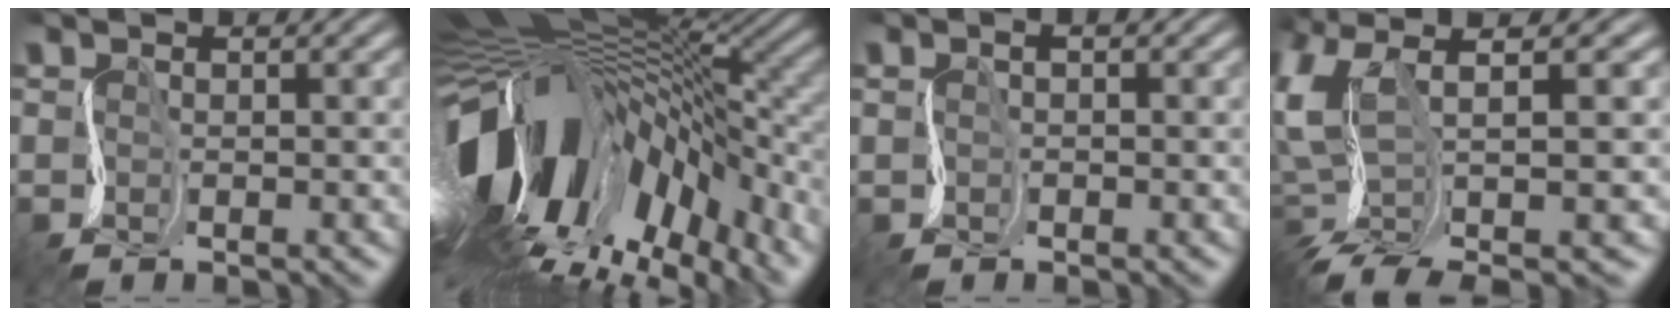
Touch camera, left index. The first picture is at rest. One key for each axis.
{"total": 16.2, "fx": -2.9, "fy": 8.2, "fz": 13.7, "tx": -0.235, "ty": 0.009, "tz": -0.045}
{"total": 1.2, "fx": 0.4, "fy": 0.8, "fz": 0.8, "tx": -0.004, "ty": 0.009, "tz": 0.004}
{"total": 8.3, "fx": -0.7, "fy": 3.8, "fz": 7.3, "tx": -0.156, "ty": 0.001, "tz": -0.012}